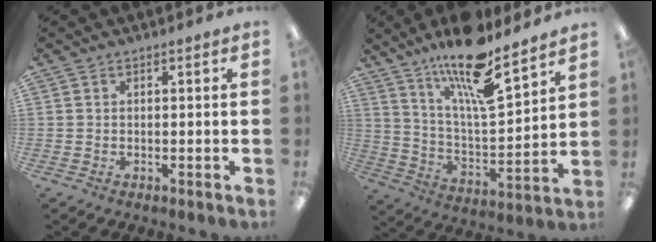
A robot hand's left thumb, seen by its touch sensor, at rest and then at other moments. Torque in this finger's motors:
{"motor_torque": [0.37, 0.70, 1.61, -1.16, 0.28]}